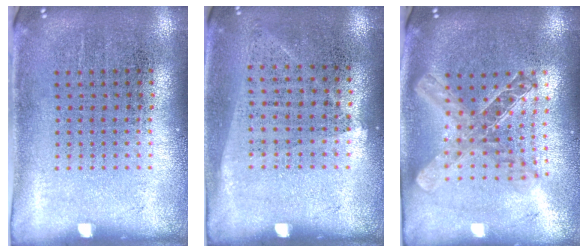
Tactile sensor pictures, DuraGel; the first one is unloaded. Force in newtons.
{"total": 1.0, "press": 0.8, "slide": 0.5}
{"total": 2.0, "press": 1.7, "slide": 1.1}